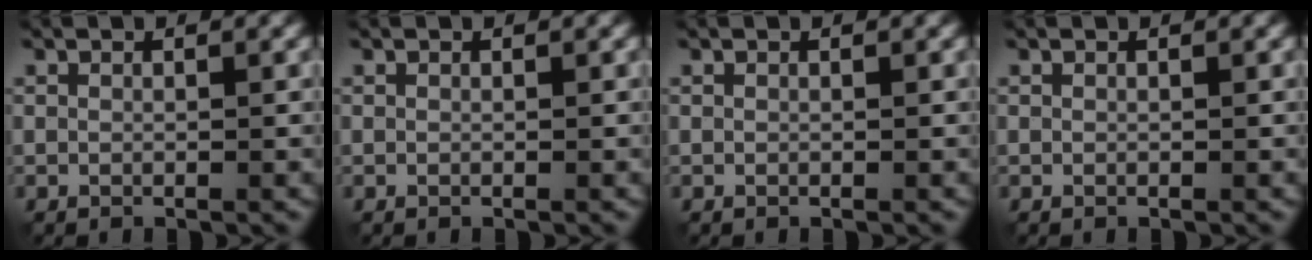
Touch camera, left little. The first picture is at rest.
{"total": 0.0}
{"total": 0.0}
{"total": 0.0}